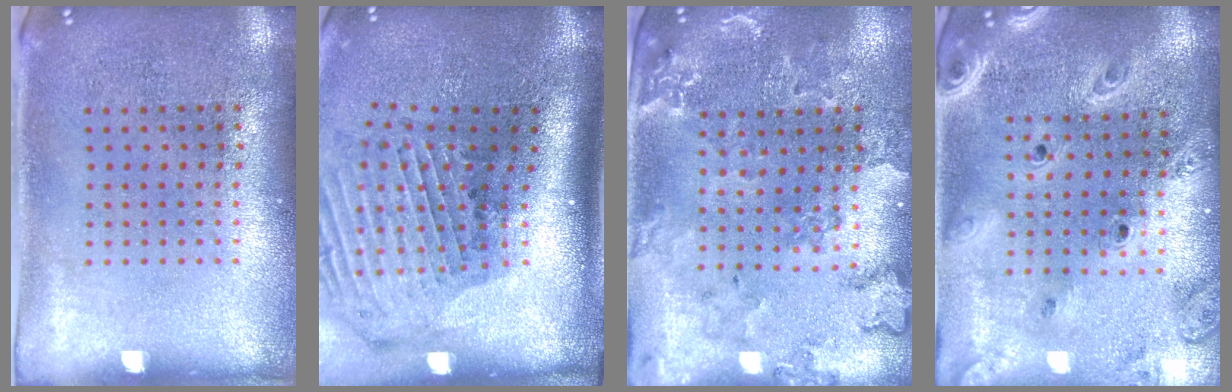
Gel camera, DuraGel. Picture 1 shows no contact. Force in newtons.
{"total": 2.4, "press": 1.8, "slide": 1.6}
{"total": 0.9, "press": 0.9, "slide": 0.2}
{"total": 2.8, "press": 2.3, "slide": 1.5}